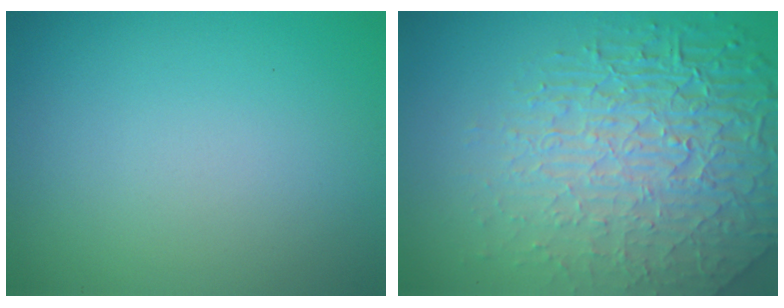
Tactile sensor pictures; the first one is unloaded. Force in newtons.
{"total": 8.9, "press": 6.0, "slide": 6.6}